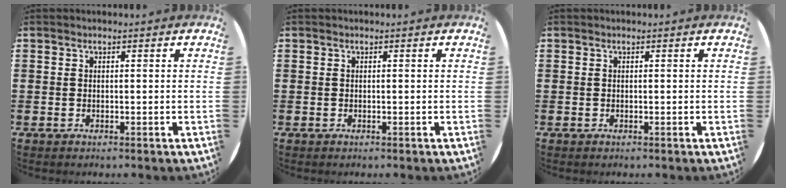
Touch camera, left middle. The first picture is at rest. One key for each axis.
{"total": 0.0}
{"total": 0.0}